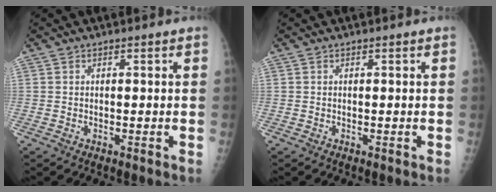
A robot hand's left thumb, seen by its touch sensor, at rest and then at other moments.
{"total": 0.0}